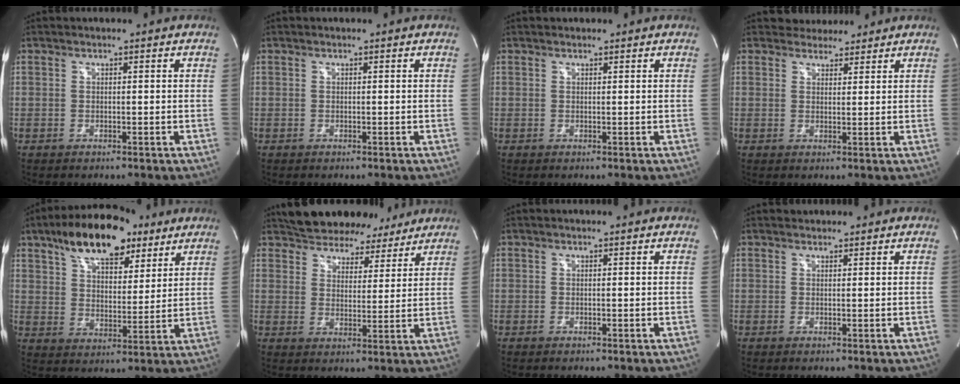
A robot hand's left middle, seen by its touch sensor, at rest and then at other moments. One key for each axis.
{"total": 0.0}
{"total": 0.8, "fx": 0.7, "fy": 0.3, "fz": 0.1, "tx": -0.008, "ty": 0.009, "tz": 0.013}
{"total": 3.5, "fx": 3.2, "fy": 1.5, "fz": 0.1, "tx": 0.002, "ty": 0.009, "tz": 0.047}
{"total": 15.9, "fx": 10.4, "fy": 6.9, "fz": 9.8, "tx": -0.167, "ty": 0.032, "tz": 0.175}
{"total": 14.5, "fx": 12.8, "fy": 5.8, "fz": 3.6, "tx": -0.052, "ty": 0.011, "tz": 0.177}
{"total": 0.0}
{"total": 1.1, "fx": 1.0, "fy": 0.5, "fz": 0.0, "tx": -0.003, "ty": 0.010, "tz": 0.017}